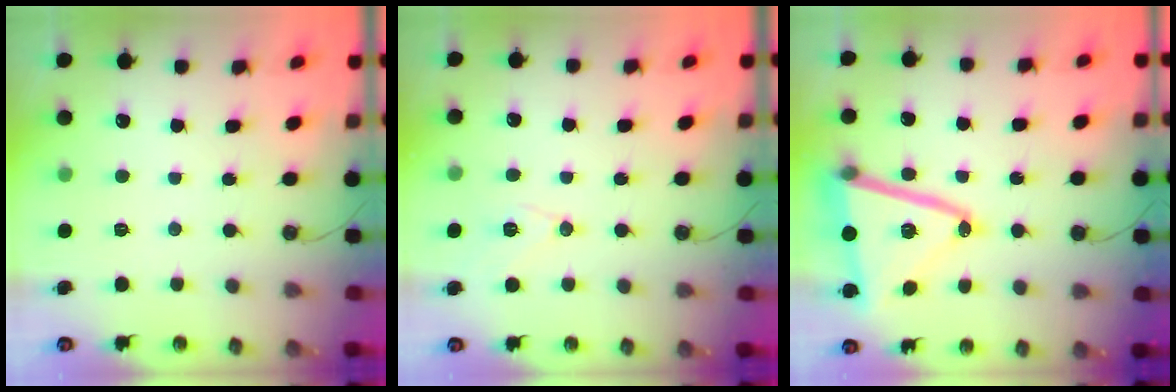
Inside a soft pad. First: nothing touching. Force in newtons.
{"total": 8.7, "press": 7.9, "slide": 3.5}
{"total": 19.1, "press": 18.9, "slide": 2.6}